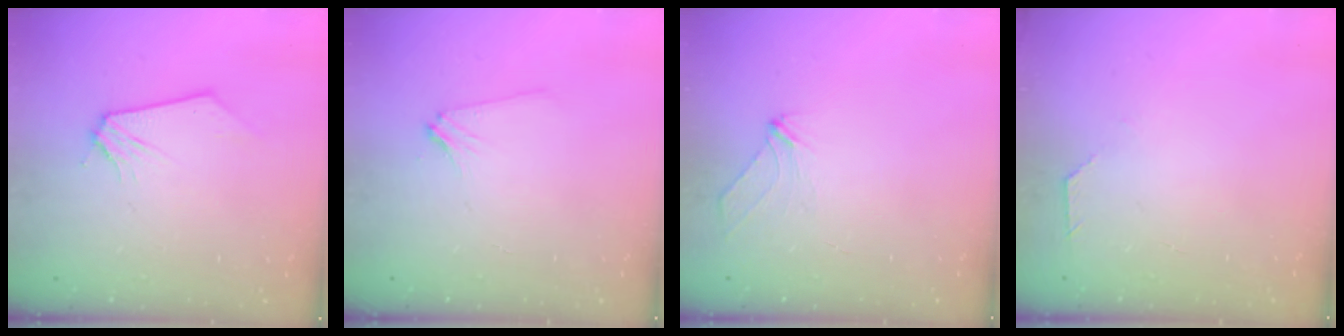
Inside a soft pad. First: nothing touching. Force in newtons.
{"total": 3.0, "press": 3.0, "slide": 0.5}
{"total": 4.3, "press": 4.2, "slide": 0.9}
{"total": 3.1, "press": 3.0, "slide": 0.5}